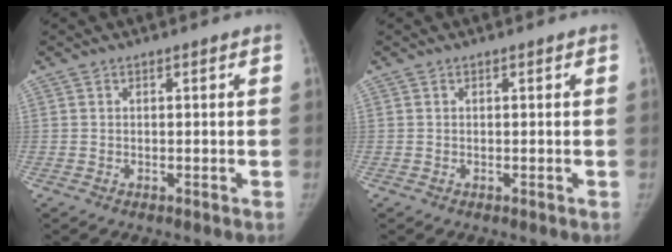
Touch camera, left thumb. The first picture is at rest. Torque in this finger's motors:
{"motor_torque": [0.04, 0.01, 0.16, -0.16, 0.02]}